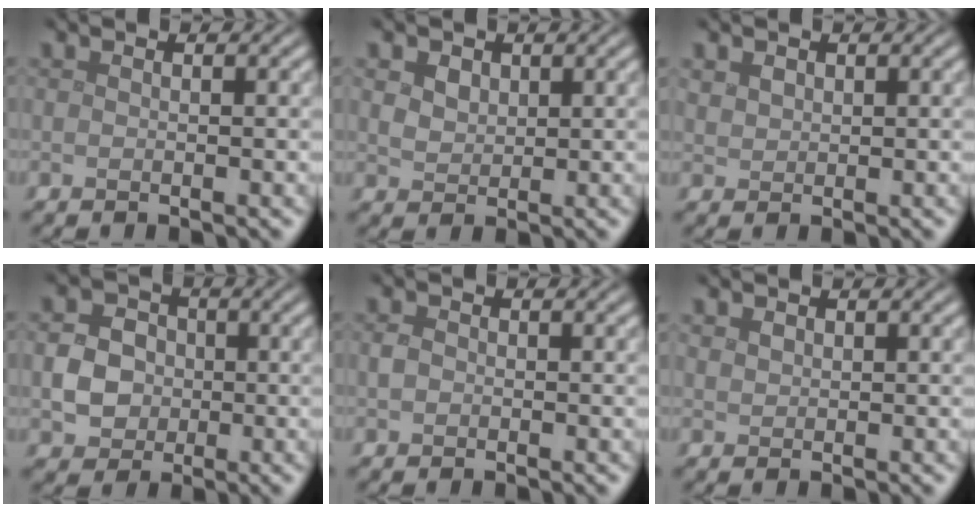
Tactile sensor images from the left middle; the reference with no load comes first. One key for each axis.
{"total": 2.9, "fx": 1.6, "fy": 2.0, "fz": 1.4, "tx": -0.038, "ty": 0.007, "tz": 0.028}
{"total": 1.2, "fx": 0.7, "fy": 0.9, "fz": 0.4, "tx": -0.010, "ty": 0.001, "tz": 0.016}
{"total": 3.5, "fx": -0.4, "fy": 3.1, "fz": 1.6, "tx": -0.026, "ty": 0.001, "tz": -0.008}
{"total": 0.9, "fx": -0.1, "fy": 0.8, "fz": 0.4, "tx": -0.008, "ty": -0.001, "tz": -0.005}
{"total": 0.9, "fx": 0.5, "fy": 0.6, "fz": 0.3, "tx": -0.007, "ty": 0.000, "tz": 0.012}